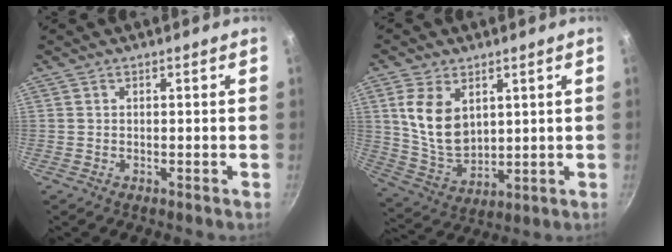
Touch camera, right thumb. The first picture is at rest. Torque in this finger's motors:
{"motor_torque": [-1.00, 1.14, -0.04, 0.26, 0.11]}